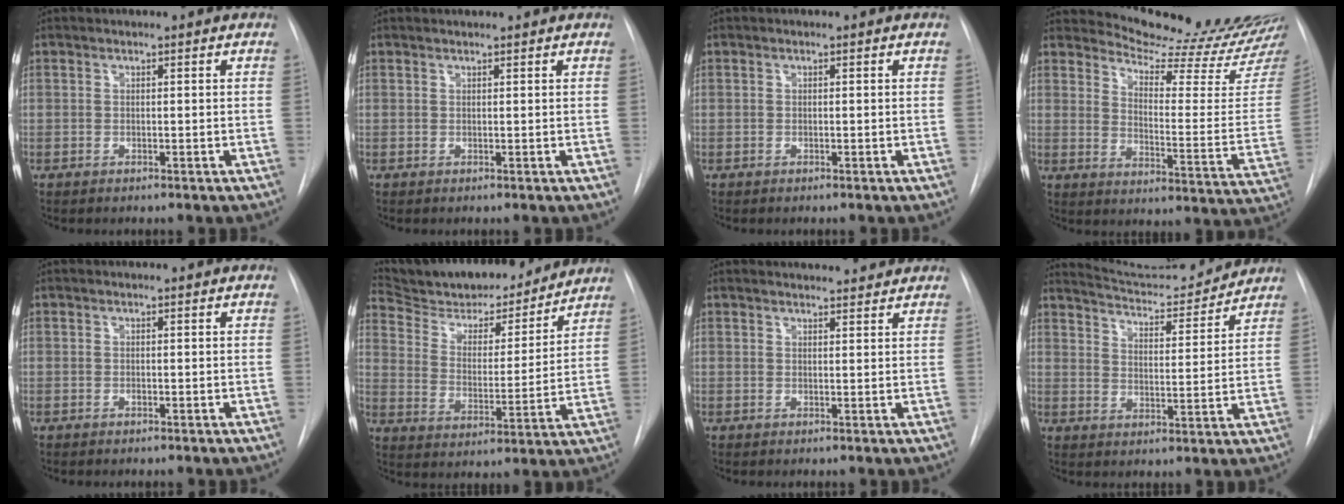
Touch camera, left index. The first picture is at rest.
{"total": 1.5, "force": [1.5, -0.1, 0.3], "torque": [-0.005, 0.017, 0.027]}
{"total": 0.0}
{"total": 18.9, "force": [18.4, -1.4, 4.1], "torque": [-0.071, -0.141, 0.232]}
{"total": 0.0}
{"total": 20.2, "force": [18.5, 4.6, 6.6], "torque": [-0.106, -0.003, 0.281]}
{"total": 6.6, "force": [6.4, 1.1, 1.4], "torque": [-0.016, 0.014, 0.073]}
{"total": 12.5, "force": [12.3, 0.9, 2.3], "torque": [-0.039, -0.004, 0.182]}